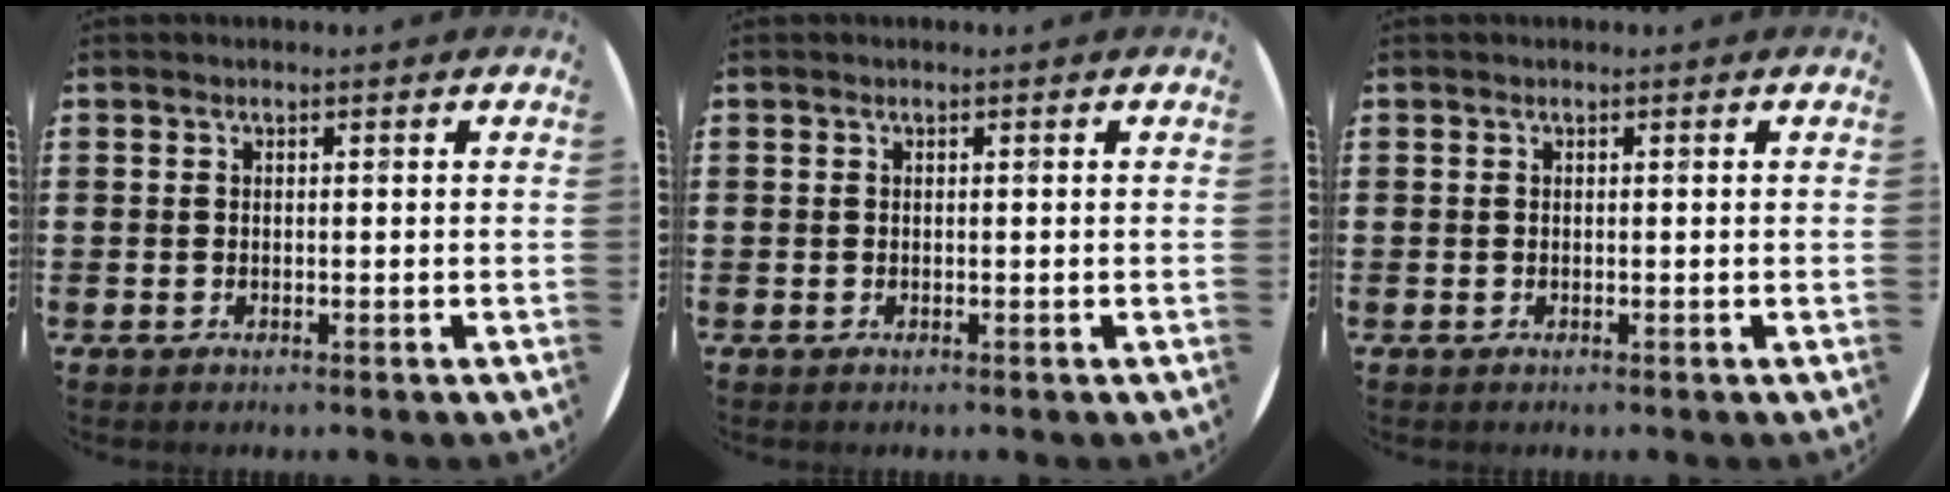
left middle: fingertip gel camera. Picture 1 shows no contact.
{"total": 0.0}
{"total": 0.0}